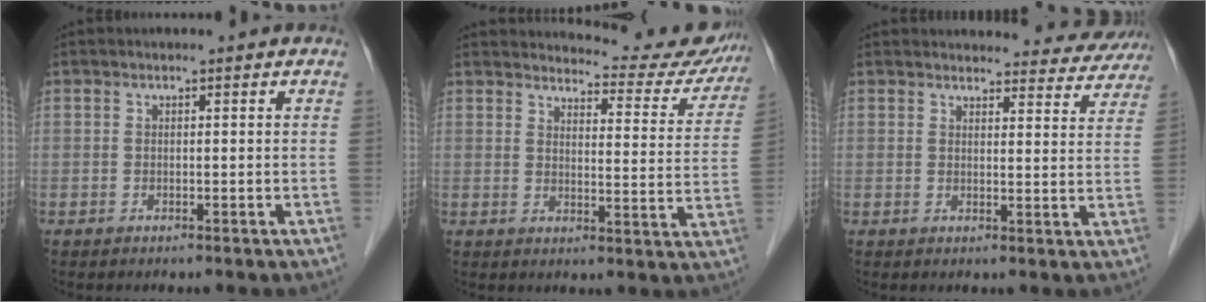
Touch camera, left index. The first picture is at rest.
{"total": 16.1, "force": [15.6, 2.8, 2.8], "torque": [-0.012, -0.056, 0.164]}
{"total": 15.8, "force": [15.2, 3.6, 2.4], "torque": [0.000, -0.020, 0.157]}